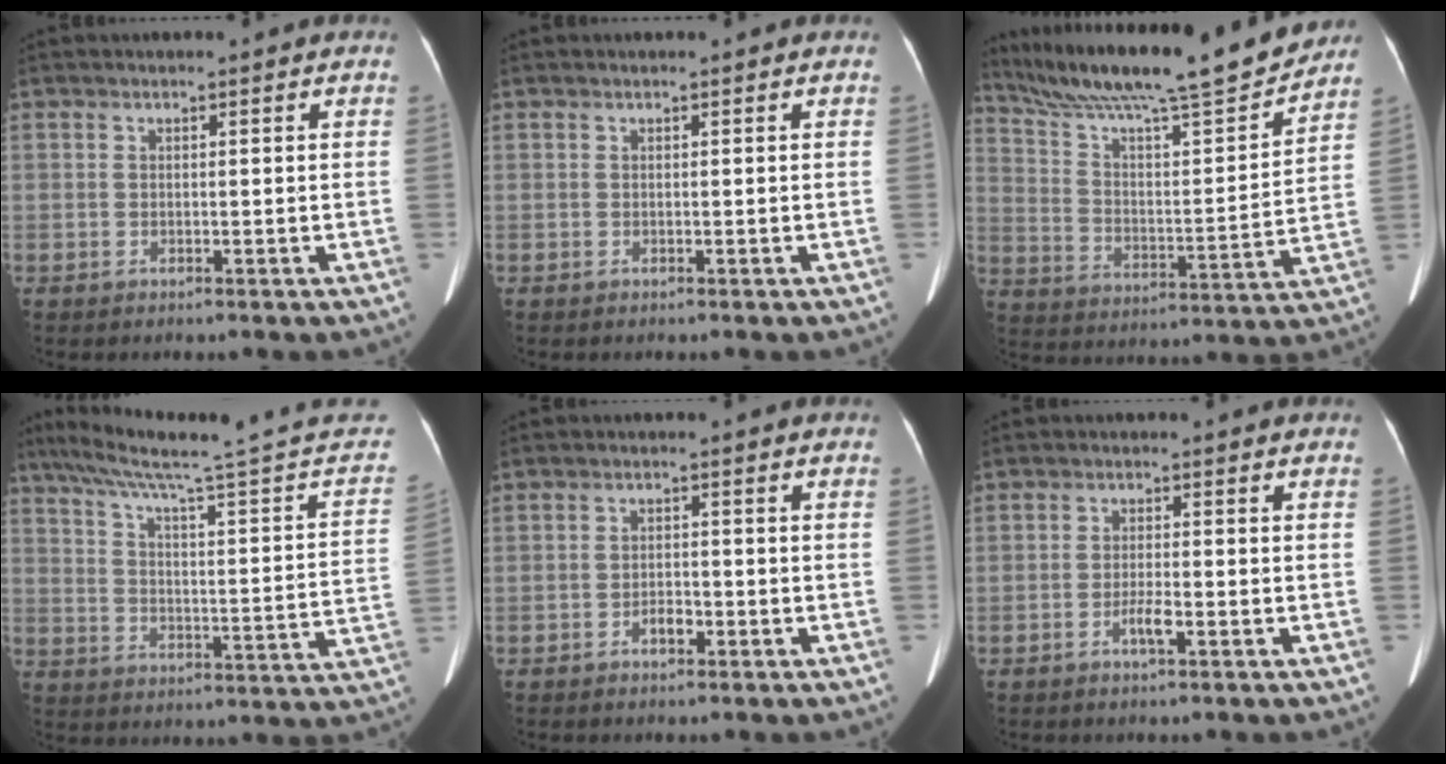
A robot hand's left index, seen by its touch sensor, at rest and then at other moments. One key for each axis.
{"total": 0.0}
{"total": 23.1, "fx": 20.0, "fy": 1.5, "fz": 11.4, "tx": -0.202, "ty": -0.004, "tz": 0.312}
{"total": 23.4, "fx": 20.8, "fy": -1.1, "fz": 10.7, "tx": -0.169, "ty": -0.056, "tz": 0.270}
{"total": 2.0, "fx": -1.1, "fy": 1.1, "fz": 1.2, "tx": -0.018, "ty": 0.004, "tz": -0.018}
{"total": 2.2, "fx": -1.1, "fy": 0.2, "fz": 1.9, "tx": -0.038, "ty": -0.001, "tz": -0.020}